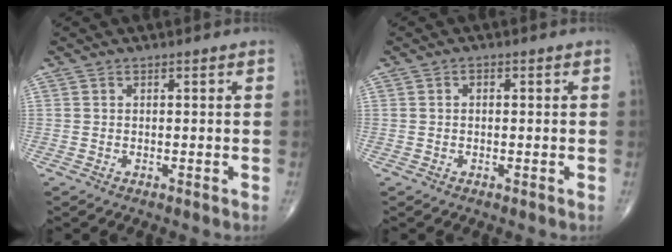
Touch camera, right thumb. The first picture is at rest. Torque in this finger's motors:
{"motor_torque": [-0.09, -0.17, 0.18, 0.05, -0.02]}